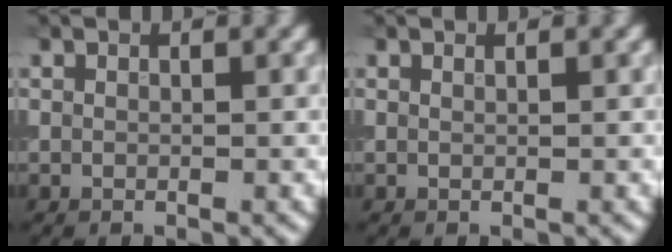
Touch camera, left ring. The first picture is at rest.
{"total": 0.0}